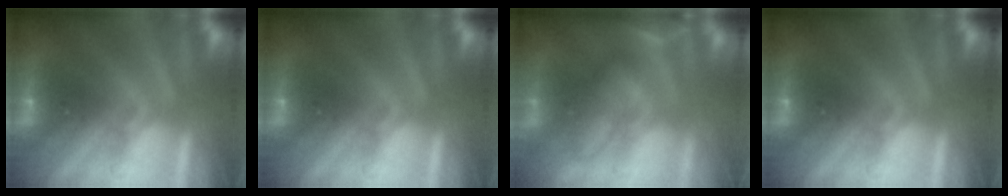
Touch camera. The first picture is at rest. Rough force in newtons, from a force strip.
{"total": 0.0}
{"total": 4.5}
{"total": 0.0}